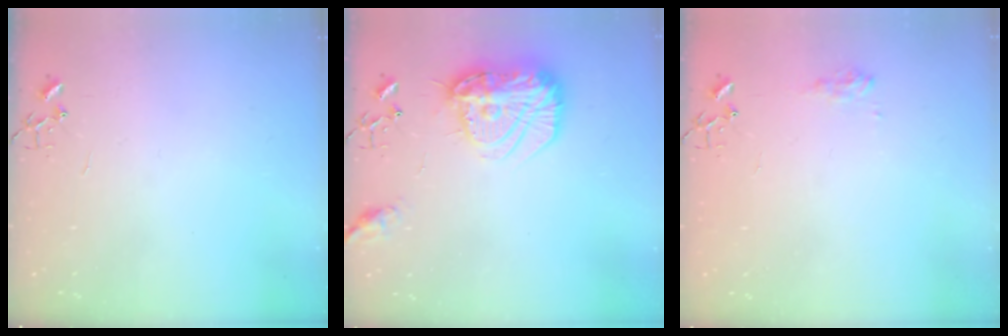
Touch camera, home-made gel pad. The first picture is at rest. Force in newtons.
{"total": 19.3, "press": 19.2, "slide": 1.6}
{"total": 7.7, "press": 7.7, "slide": 0.4}